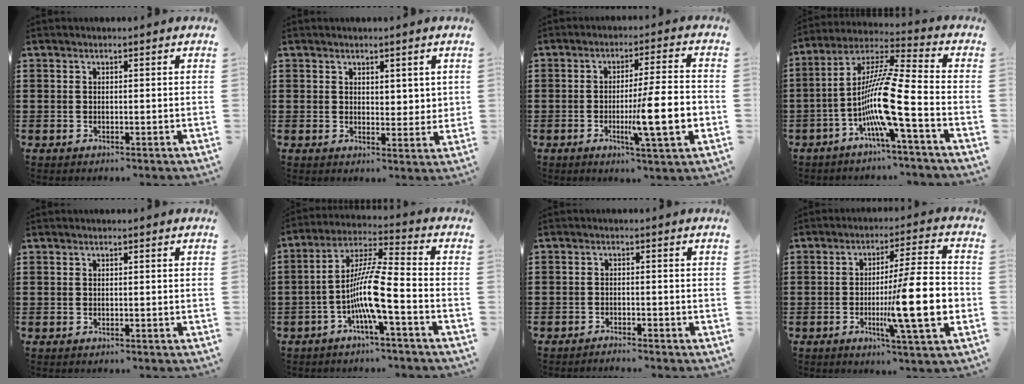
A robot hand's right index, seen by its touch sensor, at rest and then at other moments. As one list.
[{"total": 2.8, "force": [2.0, 1.9, 0.6], "torque": [-0.002, 0.003, 0.035]}, {"total": 11.5, "force": [-2.7, 1.2, 11.1], "torque": [-0.172, -0.014, -0.049]}, {"total": 12.0, "force": [-4.9, 0.1, 11.0], "torque": [-0.237, -0.023, -0.106]}, {"total": 0.0}, {"total": 9.8, "force": [-3.7, 1.0, 9.0], "torque": [-0.194, -0.013, -0.078]}, {"total": 1.4, "force": [-1.4, 0.0, 0.0], "torque": [-0.003, 0.005, -0.030]}, {"total": 15.1, "force": [-3.1, 1.9, 14.6], "torque": [-0.222, -0.015, -0.059]}]